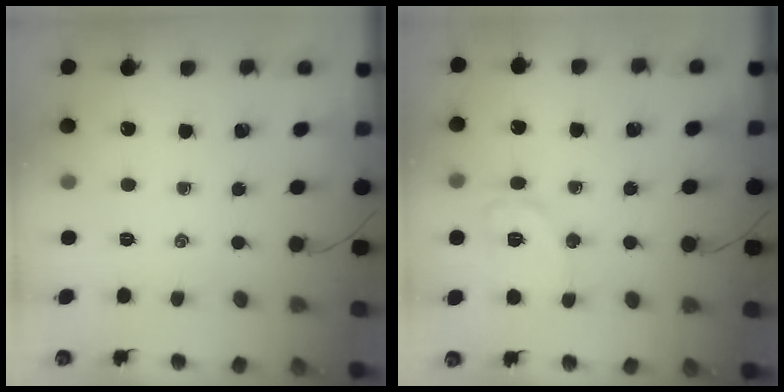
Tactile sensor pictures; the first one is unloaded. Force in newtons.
{"total": 10.9, "press": 10.8, "slide": 1.1}